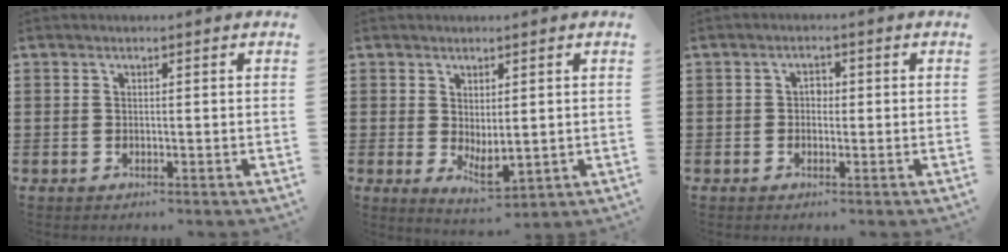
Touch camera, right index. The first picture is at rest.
{"total": 3.2, "force": [0.4, 1.7, 2.7], "torque": [-0.042, 0.003, 0.009]}
{"total": 1.5, "force": [-0.2, 1.0, 1.0], "torque": [-0.021, 0.005, -0.006]}